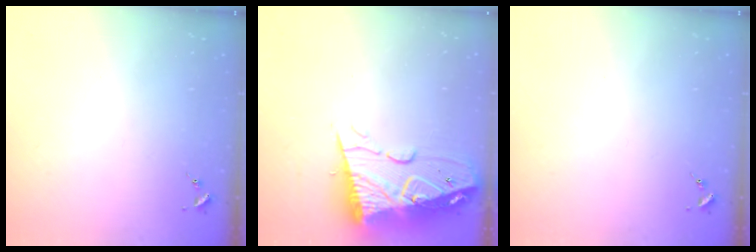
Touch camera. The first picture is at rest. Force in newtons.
{"total": 15.5, "press": 15.4, "slide": 1.4}
{"total": 0.0}